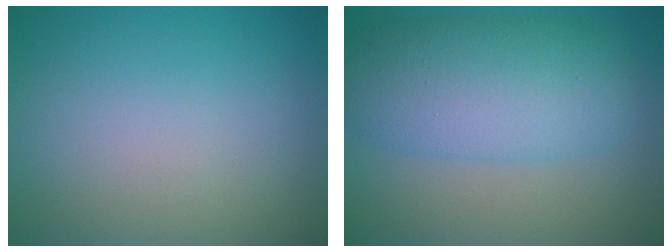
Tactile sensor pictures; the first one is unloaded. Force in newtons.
{"total": 7.6, "press": 7.6, "slide": 0.1}